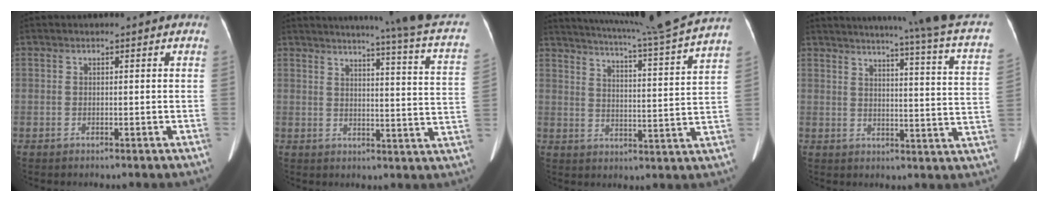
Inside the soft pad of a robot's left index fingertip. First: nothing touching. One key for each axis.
{"total": 18.4, "fx": 15.7, "fy": -1.7, "fz": 9.4, "tx": -0.133, "ty": -0.073, "tz": 0.165}
{"total": 19.7, "fx": 17.8, "fy": -2.5, "fz": 8.2, "tx": -0.147, "ty": -0.050, "tz": 0.229}
{"total": 21.0, "fx": 17.8, "fy": -1.9, "fz": 10.9, "tx": -0.160, "ty": -0.069, "tz": 0.198}